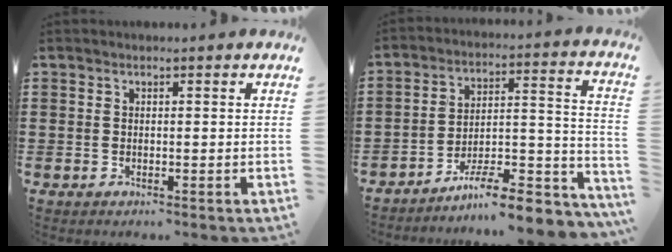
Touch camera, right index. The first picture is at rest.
{"total": 9.3, "force": [-7.8, 1.5, 4.9], "torque": [-0.062, 0.015, -0.144]}